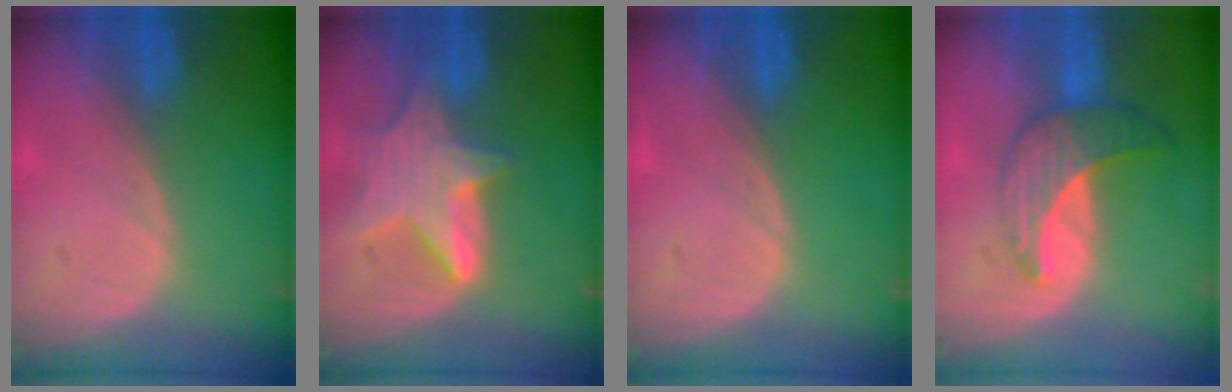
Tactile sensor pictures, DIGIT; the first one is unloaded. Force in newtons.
{"total": 7.8, "press": 7.1, "slide": 3.2}
{"total": 0.0}
{"total": 7.2, "press": 6.4, "slide": 3.2}